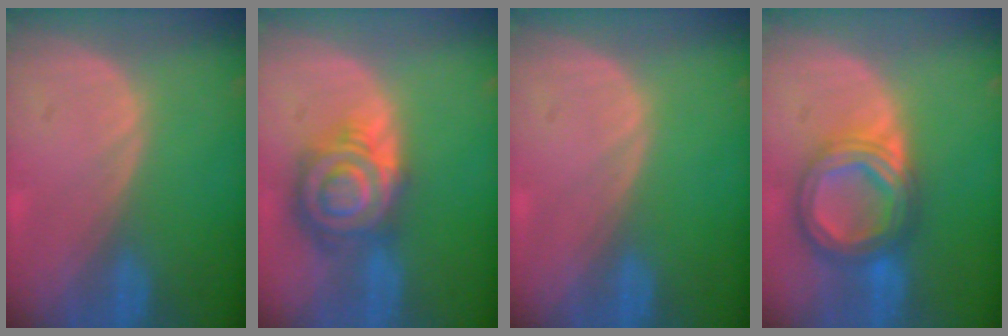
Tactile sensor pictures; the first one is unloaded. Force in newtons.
{"total": 8.6, "press": 8.6, "slide": 0.6}
{"total": 0.0}
{"total": 8.4, "press": 8.4, "slide": 0.5}